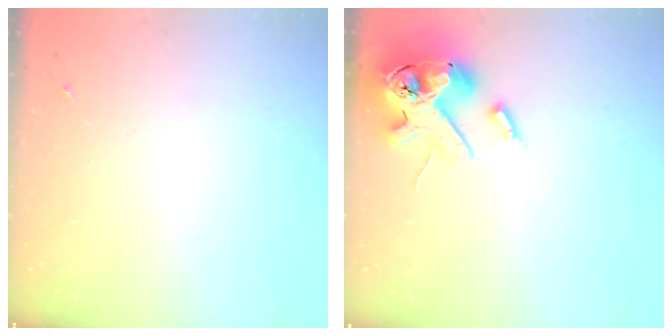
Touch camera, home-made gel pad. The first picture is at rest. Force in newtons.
{"total": 15.9, "press": 15.7, "slide": 2.7}